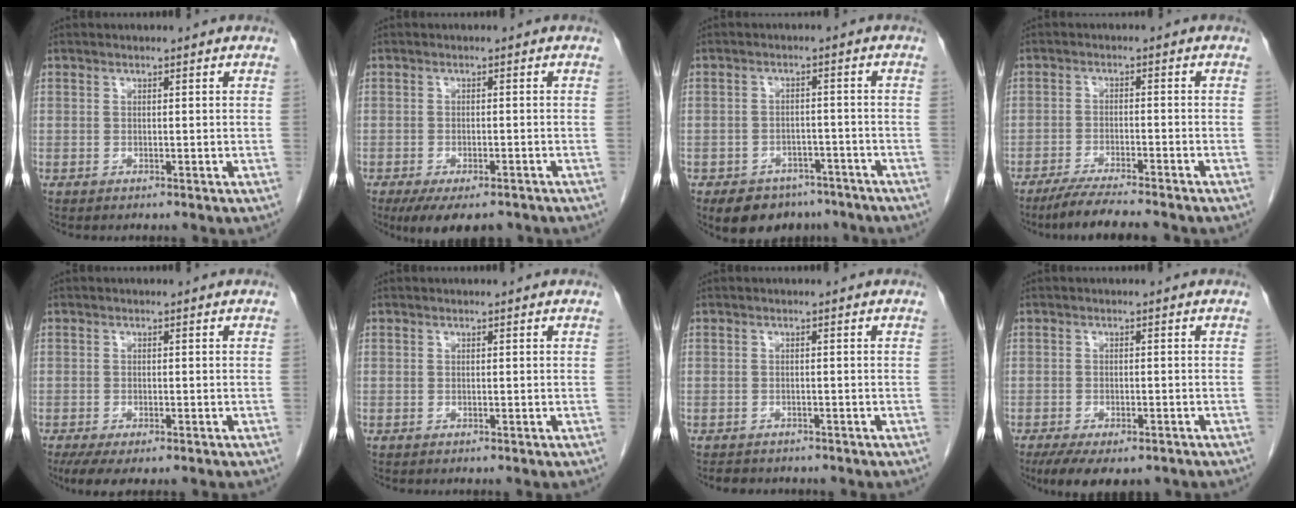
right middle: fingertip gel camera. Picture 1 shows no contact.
{"total": 8.7, "force": [-6.5, 3.1, 4.8], "torque": [-0.067, -0.010, -0.094]}
{"total": 8.2, "force": [-6.2, 4.9, 2.2], "torque": [-0.024, 0.008, -0.085]}
{"total": 8.0, "force": [-6.8, 0.1, 4.1], "torque": [-0.064, -0.021, -0.113]}
{"total": 5.6, "force": [-3.9, 1.8, 3.7], "torque": [-0.059, -0.015, -0.060]}
{"total": 0.0}
{"total": 3.2, "force": [-2.8, 1.4, 0.8], "torque": [-0.021, -0.003, -0.034]}
{"total": 8.8, "force": [-6.3, 3.4, 5.1], "torque": [-0.076, -0.011, -0.093]}